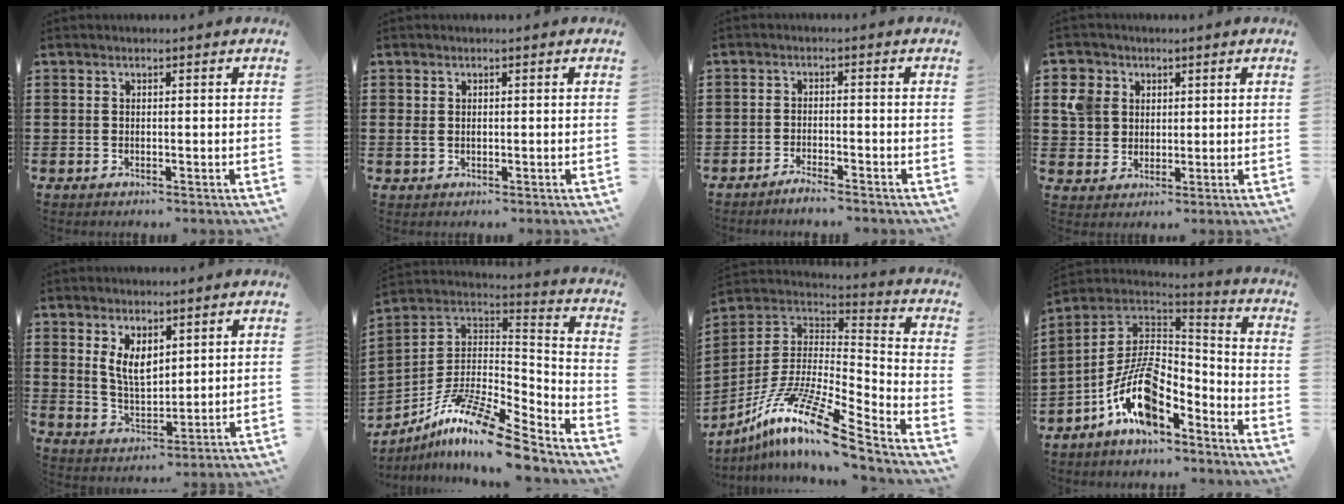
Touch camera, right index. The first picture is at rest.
{"total": 1.1, "force": [0.1, 0.9, 0.6], "torque": [-0.015, 0.006, 0.002]}
{"total": 1.9, "force": [-1.9, -0.1, 0.3], "torque": [-0.008, 0.006, -0.037]}
{"total": 6.2, "force": [1.9, 5.6, 1.8], "torque": [-0.065, 0.017, 0.036]}
{"total": 5.5, "force": [2.7, 2.8, 3.9], "torque": [-0.076, -0.002, 0.048]}
{"total": 12.7, "force": [-9.6, 1.9, 8.0], "torque": [-0.153, 0.016, -0.189]}
{"total": 13.4, "force": [-9.4, 1.5, 9.5], "torque": [-0.194, 0.005, -0.185]}
{"total": 12.9, "force": [-7.0, 5.4, 9.4], "torque": [-0.211, 0.006, -0.143]}